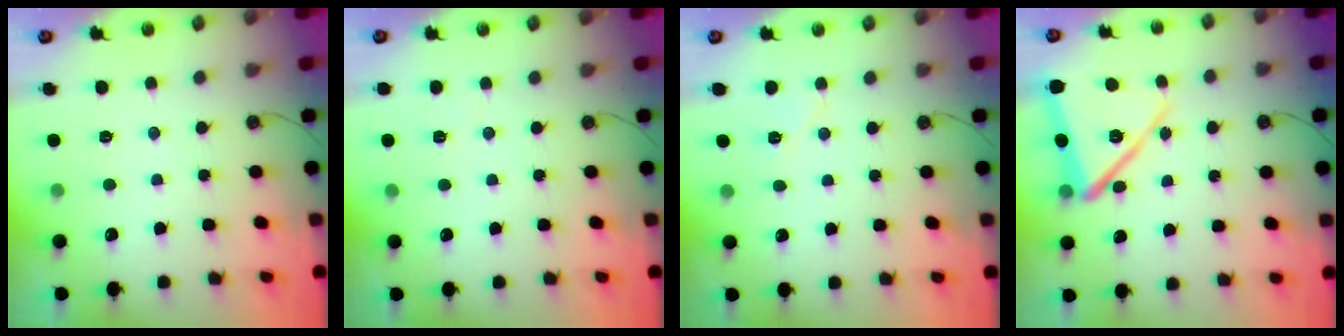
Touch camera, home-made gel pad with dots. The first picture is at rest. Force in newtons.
{"total": 1.8, "press": 1.7, "slide": 0.6}
{"total": 5.2, "press": 4.8, "slide": 2.1}
{"total": 15.4, "press": 12.5, "slide": 9.1}